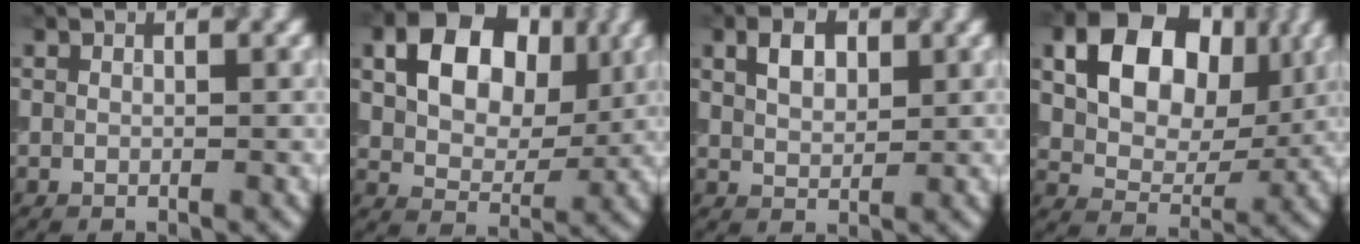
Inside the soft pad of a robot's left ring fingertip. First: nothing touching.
{"total": 9.0, "force": [2.5, 6.2, 6.1], "torque": [-0.101, 0.005, 0.034]}
{"total": 2.9, "force": [1.2, 1.8, 1.9], "torque": [-0.036, 0.004, 0.022]}
{"total": 10.2, "force": [3.1, 7.0, 6.8], "torque": [-0.113, 0.002, 0.045]}